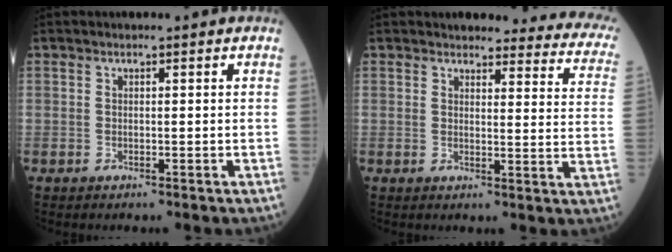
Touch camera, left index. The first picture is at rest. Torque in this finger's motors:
{"motor_torque": [-0.51, -0.89, -0.07, -0.01]}